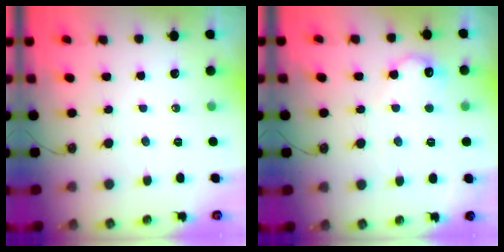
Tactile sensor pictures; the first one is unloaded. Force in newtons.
{"total": 10.9, "press": 10.9, "slide": 0.5}